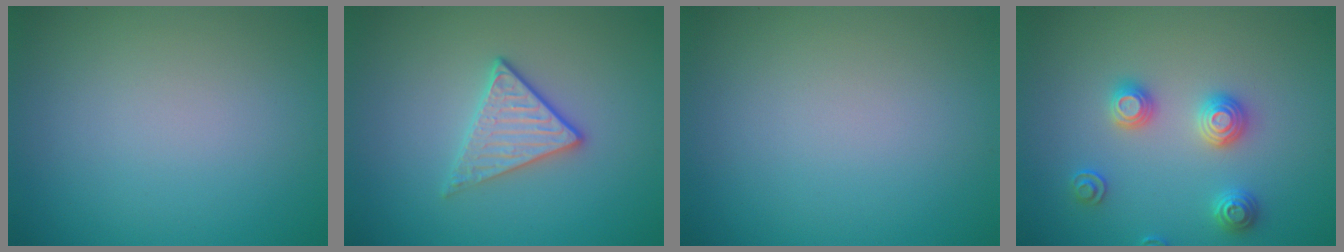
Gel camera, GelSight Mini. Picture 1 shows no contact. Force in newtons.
{"total": 2.8, "press": 2.6, "slide": 1.1}
{"total": 0.0}
{"total": 2.8, "press": 2.8, "slide": 0.2}